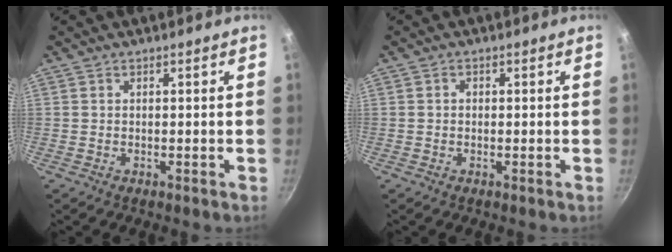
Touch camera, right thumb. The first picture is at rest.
{"total": 1.0, "force": [0.0, 0.9, 0.5], "torque": [-0.007, 0.005, -0.001]}